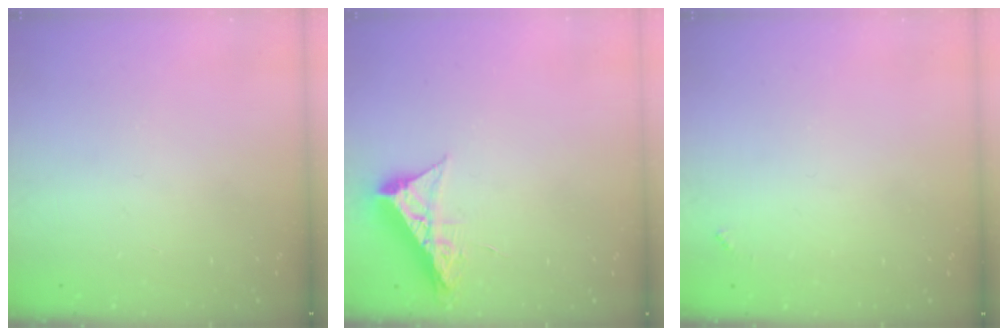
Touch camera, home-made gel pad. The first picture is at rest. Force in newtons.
{"total": 8.6, "press": 8.6, "slide": 0.4}
{"total": 3.5, "press": 3.5, "slide": 0.2}